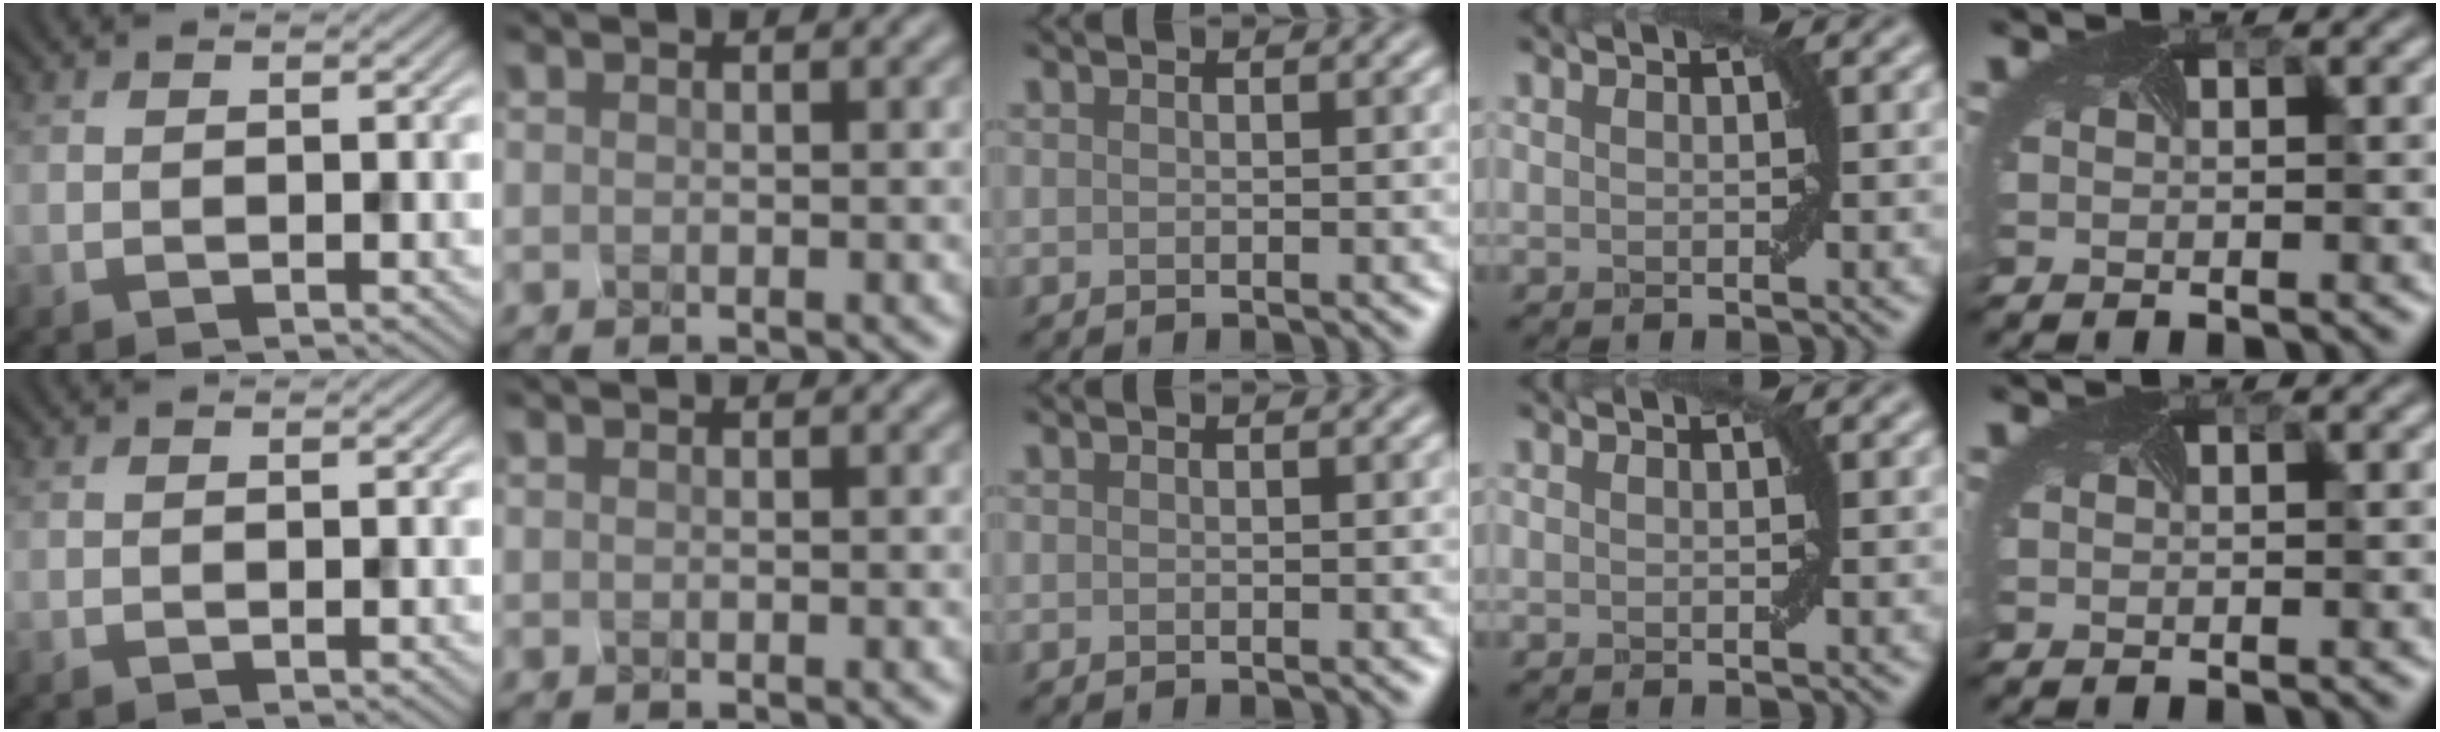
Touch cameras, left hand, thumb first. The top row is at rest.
{}